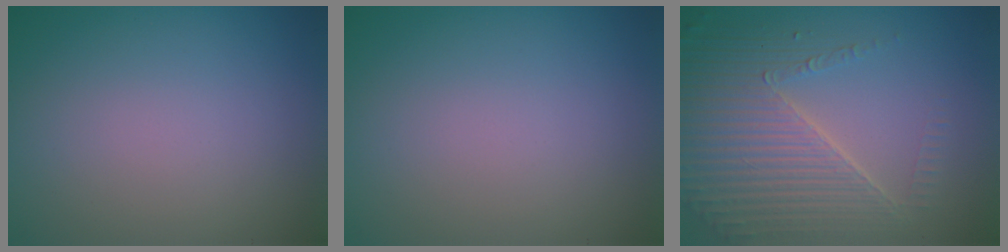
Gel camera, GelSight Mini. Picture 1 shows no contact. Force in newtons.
{"total": 0.0}
{"total": 6.2, "press": 4.7, "slide": 4.0}